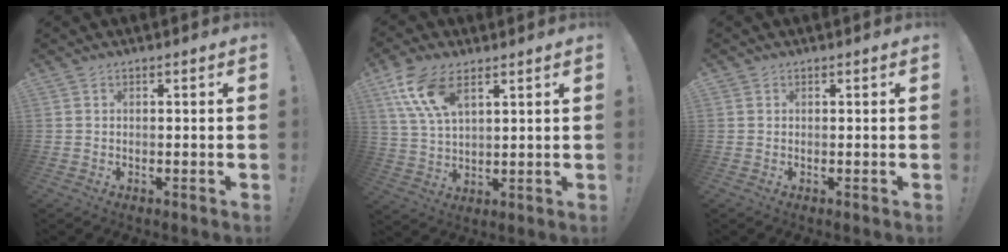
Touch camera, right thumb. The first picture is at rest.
{"total": 11.8, "force": [6.4, 5.9, 7.9], "torque": [-0.151, -0.015, 0.123]}
{"total": 0.5, "force": [0.3, 0.4, 0.0], "torque": [-0.001, 0.002, 0.006]}